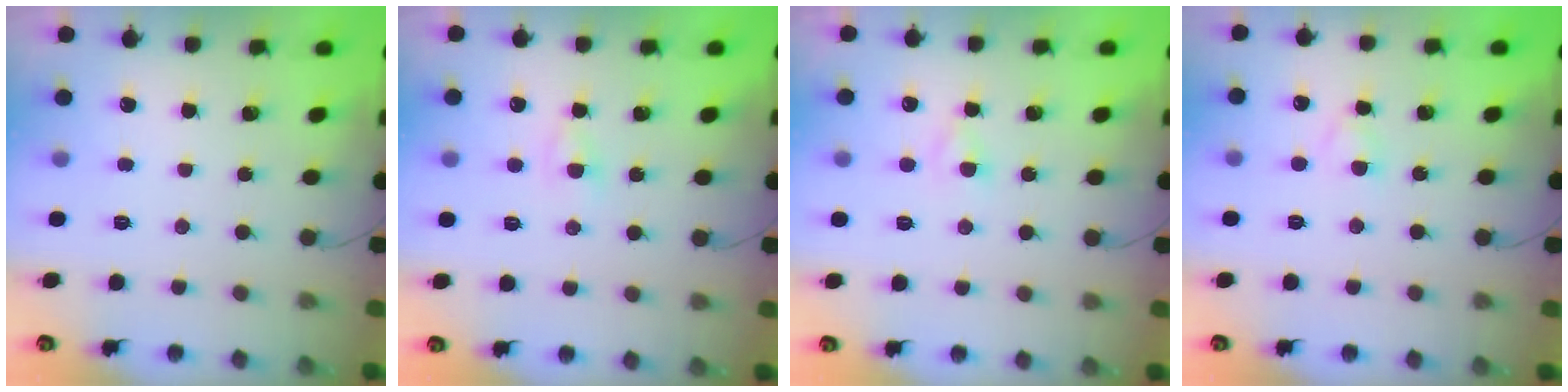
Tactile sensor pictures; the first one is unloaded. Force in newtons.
{"total": 1.9, "press": 1.8, "slide": 0.6}
{"total": 1.9, "press": 1.6, "slide": 0.9}
{"total": 2.5, "press": 2.3, "slide": 1.1}